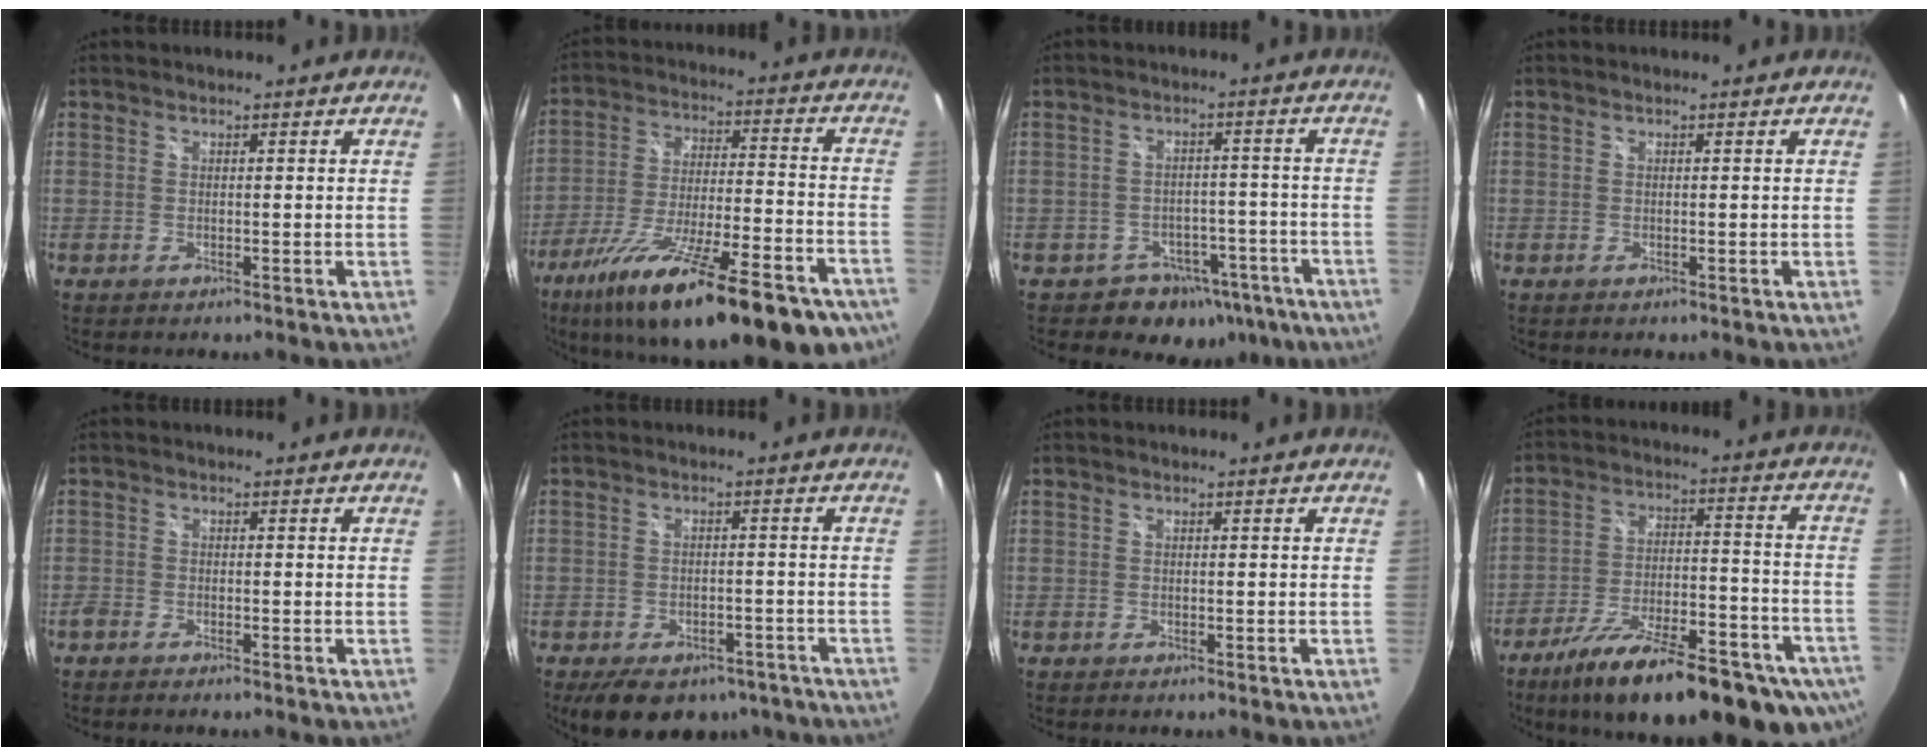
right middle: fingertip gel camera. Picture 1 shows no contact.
{"total": 29.6, "force": [-20.5, 7.6, 19.9], "torque": [-0.330, -0.062, -0.298]}
{"total": 10.0, "force": [-6.6, 7.2, 2.4], "torque": [-0.037, 0.029, -0.064]}
{"total": 0.0}
{"total": 2.2, "force": [-2.0, 0.5, 0.9], "torque": [-0.029, -0.008, -0.039]}
{"total": 13.6, "force": [-9.8, 7.0, 6.4], "torque": [-0.129, 0.000, -0.122]}
{"total": 0.6, "force": [-0.5, 0.1, 0.2], "torque": [-0.004, -0.003, -0.011]}
{"total": 27.3, "force": [-18.5, 8.2, 18.3], "torque": [-0.285, -0.046, -0.260]}